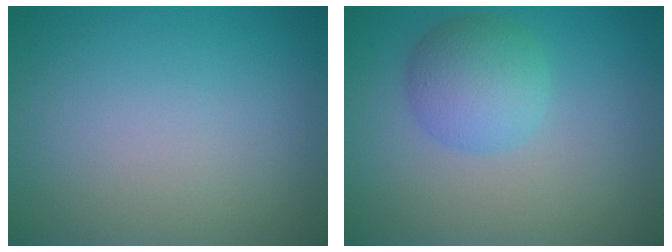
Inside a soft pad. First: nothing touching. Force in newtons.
{"total": 3.9, "press": 3.9, "slide": 0.1}